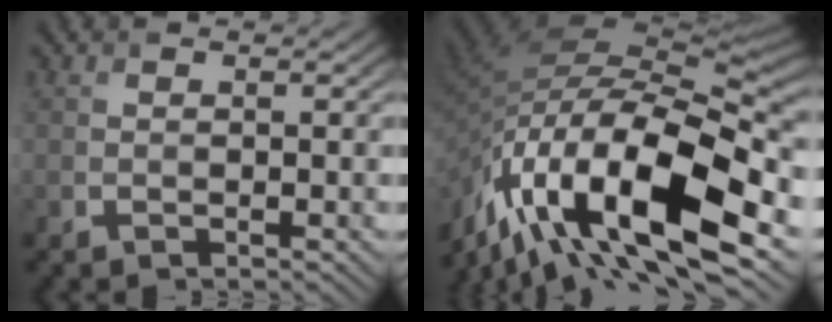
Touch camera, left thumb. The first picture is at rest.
{"total": 18.7, "force": [-8.5, 7.7, 14.8], "torque": [-0.304, -0.005, -0.155]}